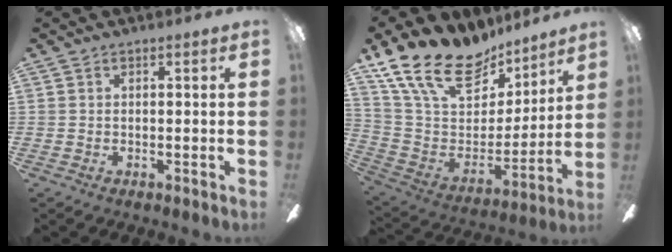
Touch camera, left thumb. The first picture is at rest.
{"total": 22.6, "force": [15.8, 11.0, 11.7], "torque": [-0.217, -0.101, 0.294]}